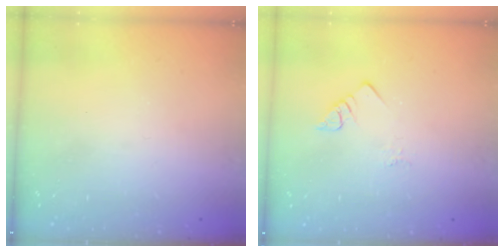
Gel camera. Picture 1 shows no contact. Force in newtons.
{"total": 2.8, "press": 2.8, "slide": 0.4}